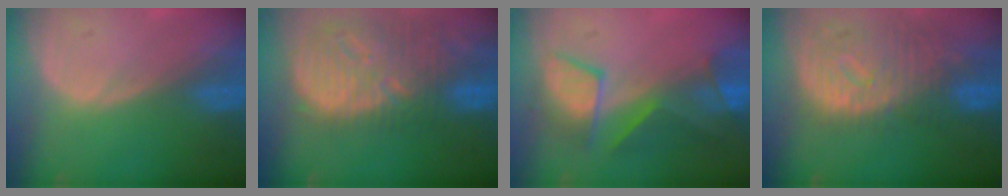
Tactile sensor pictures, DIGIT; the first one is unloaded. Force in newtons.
{"total": 13.4, "press": 11.6, "slide": 6.8}
{"total": 8.7, "press": 8.2, "slide": 2.8}
{"total": 11.5, "press": 9.9, "slide": 5.8}